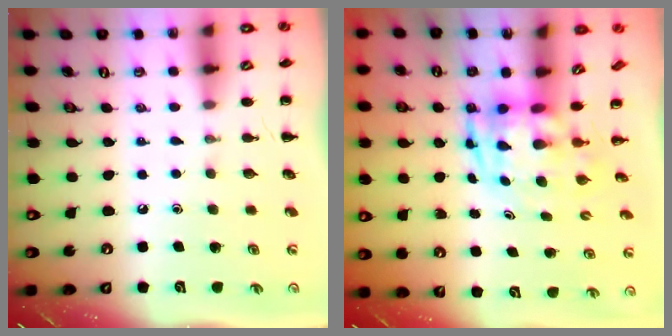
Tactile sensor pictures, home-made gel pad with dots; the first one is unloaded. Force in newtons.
{"total": 3.2, "press": 3.1, "slide": 0.8}